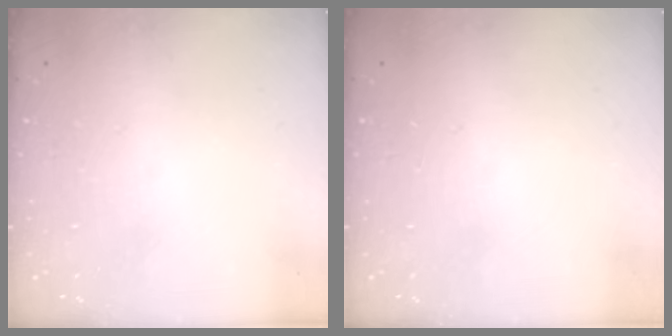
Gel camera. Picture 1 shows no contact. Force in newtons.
{"total": 0.0}